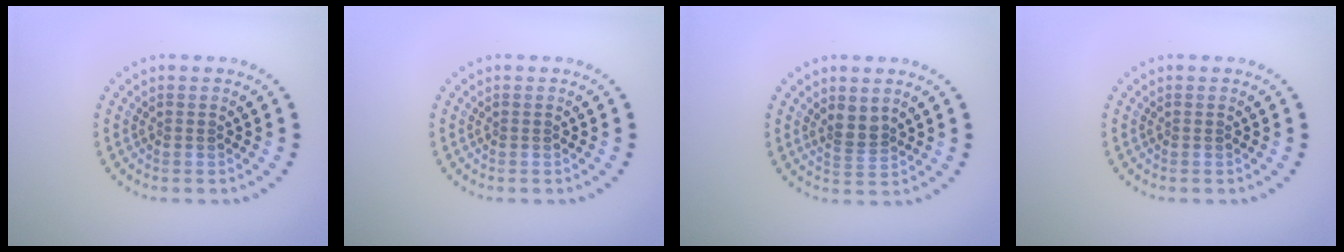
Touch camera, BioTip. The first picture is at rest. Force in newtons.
{"total": 0.0}
{"total": 2.1, "press": 1.6, "slide": 1.2}
{"total": 0.0}